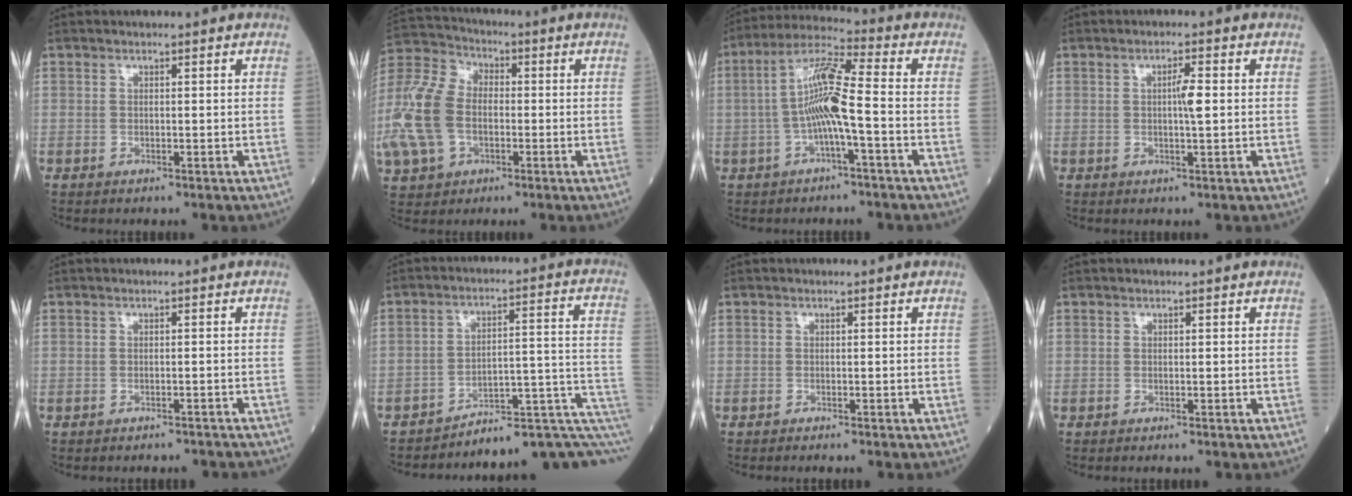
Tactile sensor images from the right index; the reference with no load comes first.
{"total": 15.7, "force": [-4.0, 9.8, 11.6], "torque": [-0.306, 0.016, -0.081]}
{"total": 9.1, "force": [-1.5, 0.4, 9.0], "torque": [-0.176, 0.020, -0.035]}
{"total": 2.7, "force": [0.2, 0.2, 2.7], "torque": [-0.047, 0.001, 0.002]}
{"total": 4.8, "force": [-4.6, 1.2, 0.5], "torque": [-0.005, -0.001, -0.047]}
{"total": 11.2, "force": [-7.3, 2.6, 8.1], "torque": [-0.086, 0.077, -0.094]}
{"total": 2.5, "force": [-2.2, 0.0, 1.1], "torque": [-0.015, -0.002, -0.026]}
{"total": 0.8, "force": [-0.7, 0.0, 0.4], "torque": [0.002, 0.001, -0.011]}